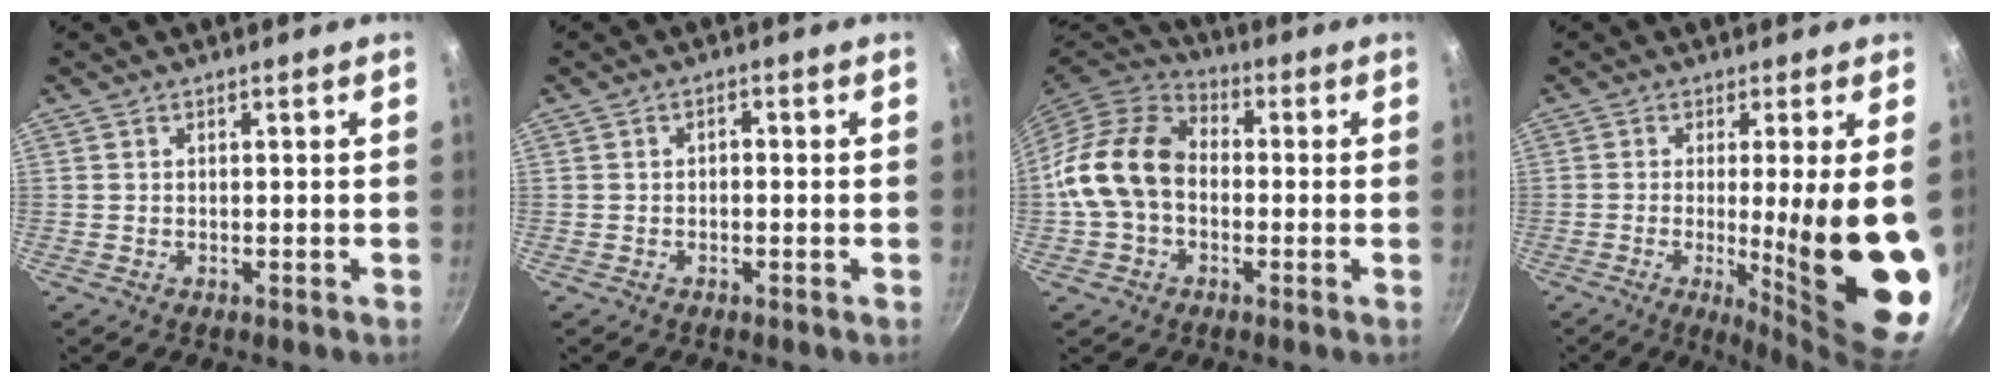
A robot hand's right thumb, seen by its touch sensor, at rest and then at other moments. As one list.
[{"total": 1.3, "force": [-0.3, 0.8, 0.9], "torque": [-0.014, 0.010, -0.006]}, {"total": 14.5, "force": [-1.0, 10.8, 9.6], "torque": [-0.156, 0.035, -0.036]}, {"total": 19.7, "force": [-2.2, 2.9, 19.4], "torque": [-0.250, -0.024, -0.014]}]